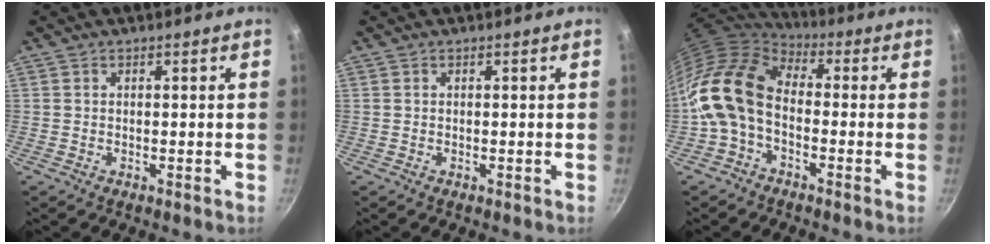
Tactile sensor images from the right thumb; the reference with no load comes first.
{"total": 0.0}
{"total": 14.1, "force": [-2.3, 9.3, 10.3], "torque": [-0.182, 0.037, -0.066]}